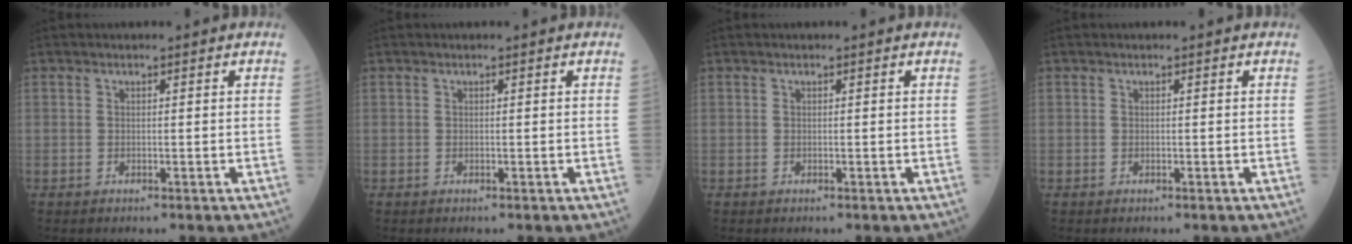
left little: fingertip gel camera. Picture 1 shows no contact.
{"total": 0.0}
{"total": 0.0}
{"total": 0.0}